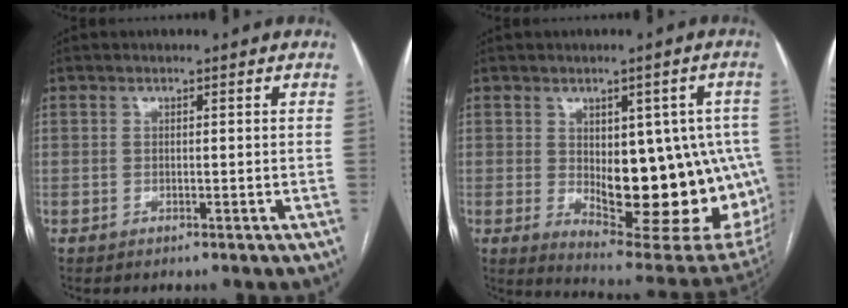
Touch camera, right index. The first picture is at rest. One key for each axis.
{"total": 20.4, "fx": -1.5, "fy": 8.4, "fz": 18.5, "tx": -0.171, "ty": 0.008, "tz": 0.011}